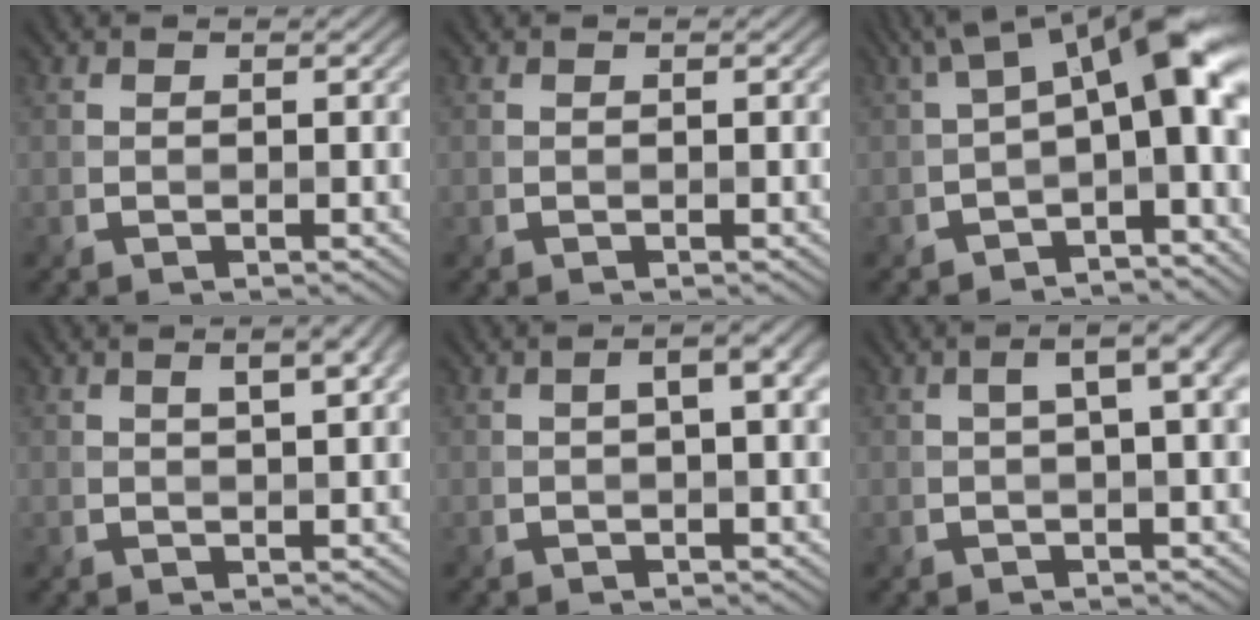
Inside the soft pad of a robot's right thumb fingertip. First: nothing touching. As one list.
[{"total": 0.0}, {"total": 11.6, "force": [0.5, 4.5, 10.7], "torque": [-0.156, 0.004, 0.003]}, {"total": 3.7, "force": [1.6, 1.0, 3.2], "torque": [-0.043, 0.005, 0.018]}, {"total": 3.2, "force": [0.6, 0.8, 3.1], "torque": [-0.048, 0.012, 0.008]}, {"total": 4.4, "force": [0.8, 1.1, 4.1], "torque": [-0.057, 0.022, 0.010]}]